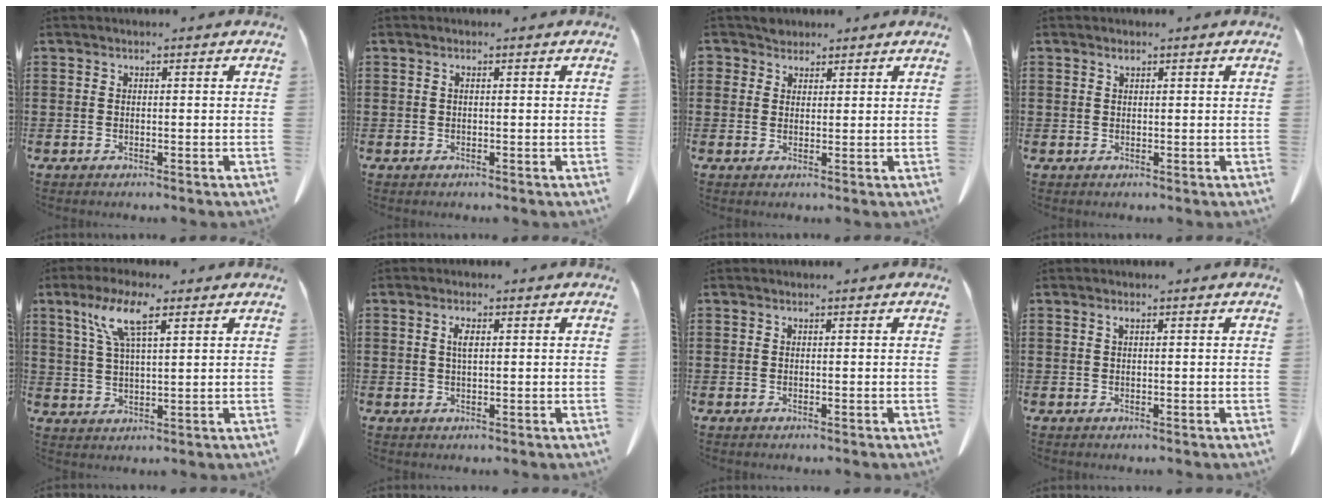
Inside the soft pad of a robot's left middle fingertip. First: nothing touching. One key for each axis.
{"total": 0.5, "fx": 0.2, "fy": 0.1, "fz": 0.5, "tx": -0.013, "ty": -0.003, "tz": 0.005}
{"total": 2.3, "fx": 1.9, "fy": 1.4, "fz": 0.0, "tx": -0.008, "ty": 0.007, "tz": 0.037}
{"total": 0.7, "fx": 0.6, "fy": 0.3, "fz": 0.2, "tx": -0.007, "ty": -0.003, "tz": 0.013}
{"total": 8.2, "fx": 4.5, "fy": 2.0, "fz": 6.5, "tx": -0.139, "ty": 0.008, "tz": 0.077}
{"total": 2.2, "fx": 0.6, "fy": 0.7, "fz": 1.9, "tx": -0.042, "ty": 0.003, "tz": 0.011}
{"total": 0.0}
{"total": 0.8, "fx": 0.4, "fy": 0.2, "fz": 0.7, "tx": -0.015, "ty": 0.003, "tz": 0.006}